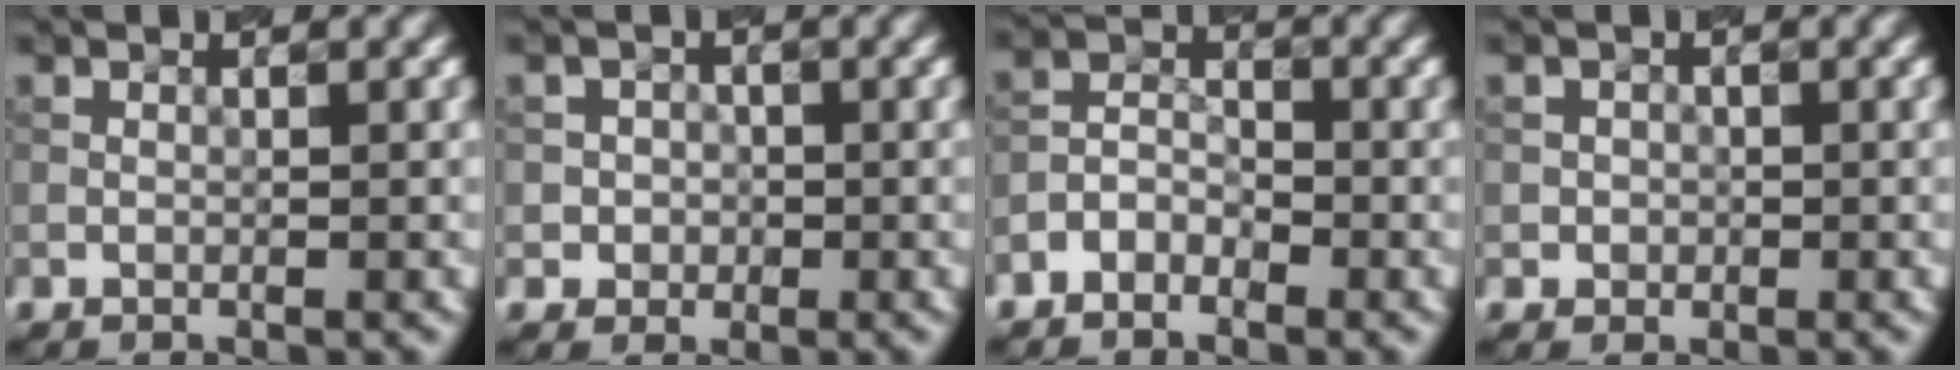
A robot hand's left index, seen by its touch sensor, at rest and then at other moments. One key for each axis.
{"total": 2.1, "fx": -0.4, "fy": 2.1, "fz": 0.1, "tx": 0.023, "ty": 0.008, "tz": -0.018}
{"total": 2.5, "fx": -1.7, "fy": 1.6, "fz": 1.0, "tx": -0.017, "ty": 0.012, "tz": -0.037}
{"total": 1.2, "fx": -0.1, "fy": 1.2, "fz": 0.1, "tx": 0.016, "ty": 0.000, "tz": -0.007}